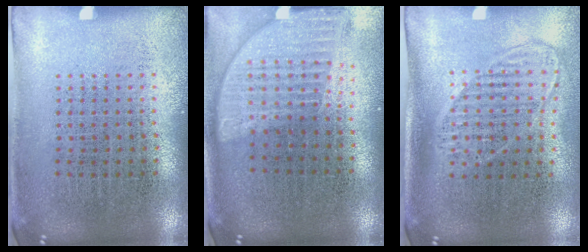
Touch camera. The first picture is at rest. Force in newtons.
{"total": 1.8, "press": 1.5, "slide": 1.0}
{"total": 1.5, "press": 1.3, "slide": 0.7}